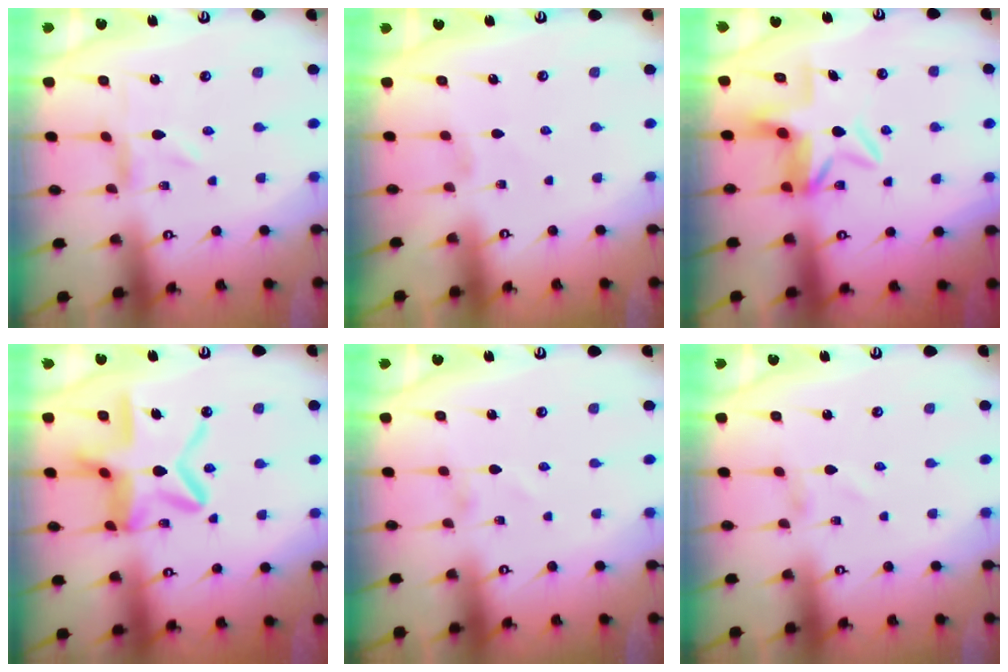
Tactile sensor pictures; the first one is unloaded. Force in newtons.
{"total": 1.3, "press": 1.2, "slide": 0.3}
{"total": 6.2, "press": 5.8, "slide": 2.2}
{"total": 16.2, "press": 16.1, "slide": 1.6}
{"total": 0.5, "press": 0.5, "slide": 0.1}
{"total": 1.4, "press": 1.4, "slide": 0.1}